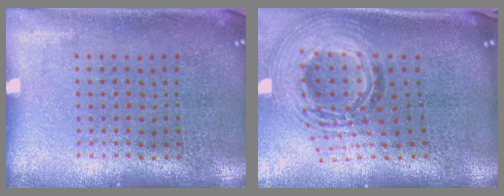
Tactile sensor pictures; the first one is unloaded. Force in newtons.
{"total": 2.1, "press": 1.6, "slide": 1.4}